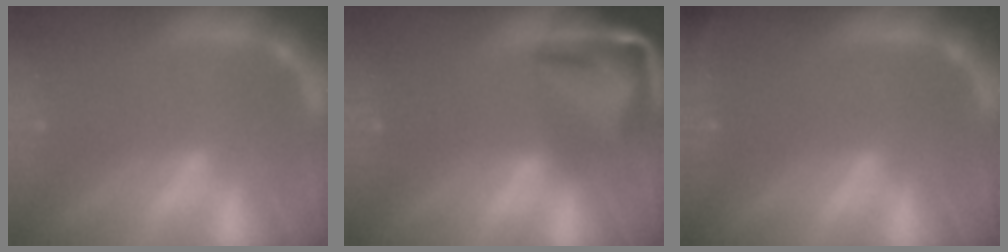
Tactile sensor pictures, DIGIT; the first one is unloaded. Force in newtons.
{"total": 8.4}
{"total": 1.9}